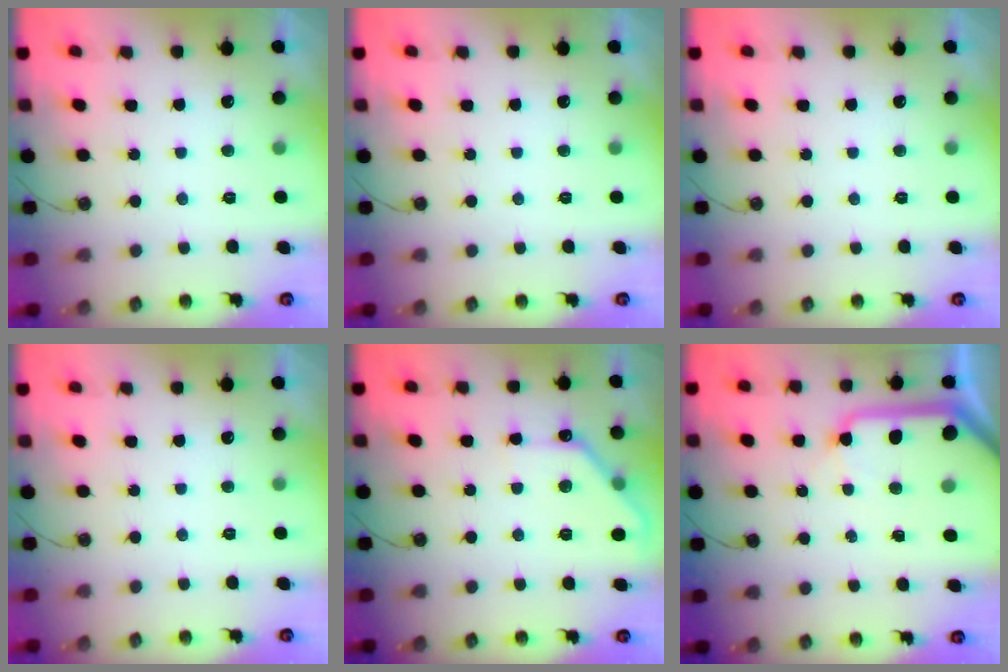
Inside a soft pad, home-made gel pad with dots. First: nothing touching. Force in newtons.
{"total": 0.0}
{"total": 0.0}
{"total": 0.0}
{"total": 10.0, "press": 10.0, "slide": 0.4}
{"total": 13.2, "press": 13.1, "slide": 1.5}